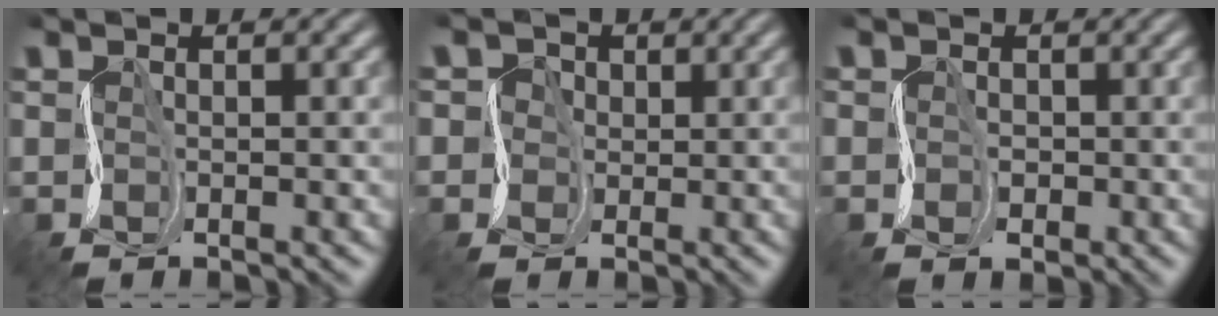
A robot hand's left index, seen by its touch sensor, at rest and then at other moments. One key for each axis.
{"total": 3.4, "fx": 0.9, "fy": 3.3, "fz": 0.5, "tx": -0.005, "ty": 0.031, "tz": -0.017}
{"total": 2.1, "fx": -0.2, "fy": 2.0, "fz": 0.6, "tx": 0.000, "ty": 0.008, "tz": -0.013}